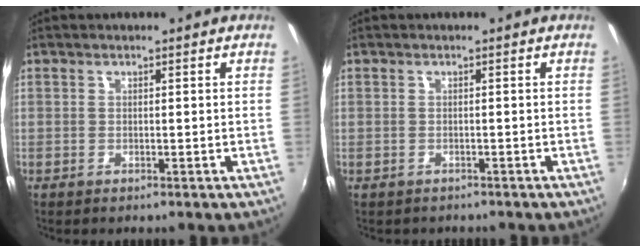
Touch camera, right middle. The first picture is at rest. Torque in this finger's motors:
{"motor_torque": [-0.75, -0.71, 0.04, 0.03]}